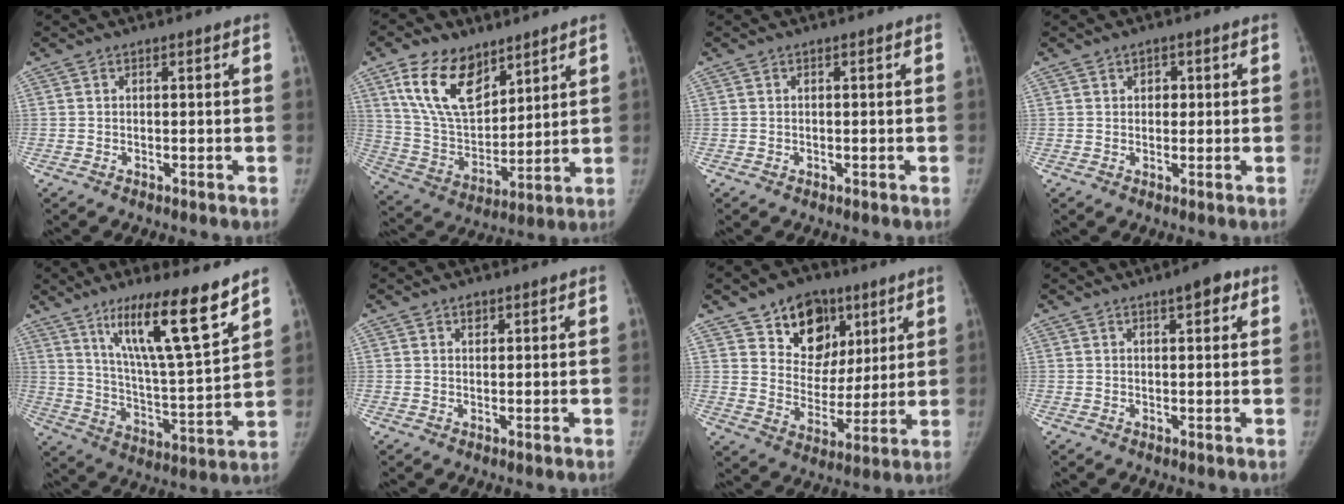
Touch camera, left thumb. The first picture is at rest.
{"total": 16.2, "force": [9.4, 9.2, 9.4], "torque": [-0.133, -0.044, 0.188]}
{"total": 0.0}
{"total": 2.3, "force": [0.6, 1.8, 1.2], "torque": [0.000, 0.001, 0.006]}
{"total": 18.1, "force": [11.8, 2.3, 13.5], "torque": [-0.204, -0.073, 0.205]}
{"total": 1.4, "force": [0.9, 1.0, 0.6], "torque": [0.003, -0.003, 0.012]}
{"total": 15.1, "force": [8.4, 10.8, 6.4], "torque": [-0.049, -0.033, 0.140]}
{"total": 3.9, "force": [2.0, 1.3, 3.0], "torque": [-0.030, -0.004, 0.024]}